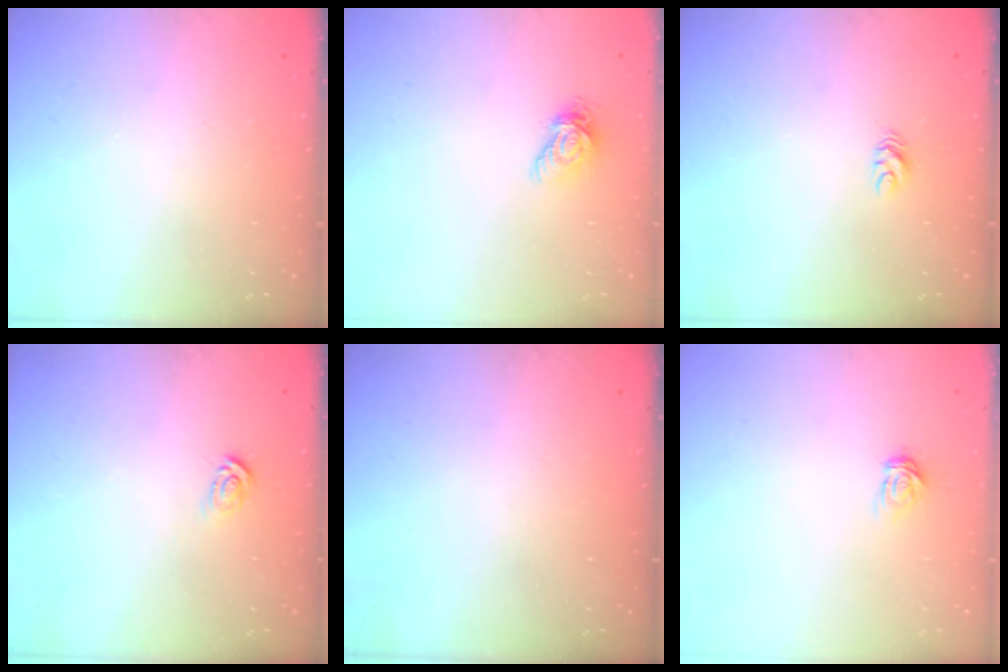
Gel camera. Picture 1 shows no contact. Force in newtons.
{"total": 6.5, "press": 6.5, "slide": 0.5}
{"total": 5.0, "press": 5.0, "slide": 0.4}
{"total": 3.1, "press": 3.1, "slide": 0.0}
{"total": 0.0}
{"total": 3.5, "press": 3.5, "slide": 0.3}